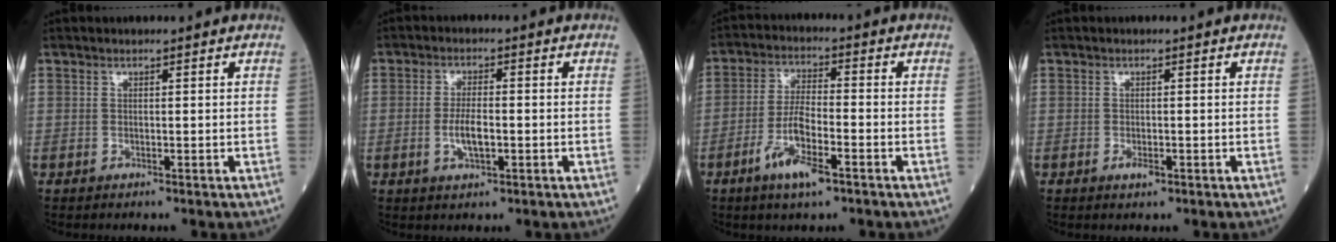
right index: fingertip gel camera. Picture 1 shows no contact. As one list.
[{"total": 4.5, "force": [-1.0, 1.3, 4.2], "torque": [-0.085, -0.002, -0.018]}, {"total": 8.0, "force": [-4.1, 1.6, 6.7], "torque": [-0.134, -0.007, -0.076]}, {"total": 1.4, "force": [-0.7, 0.5, 1.1], "torque": [-0.017, -0.001, -0.010]}]